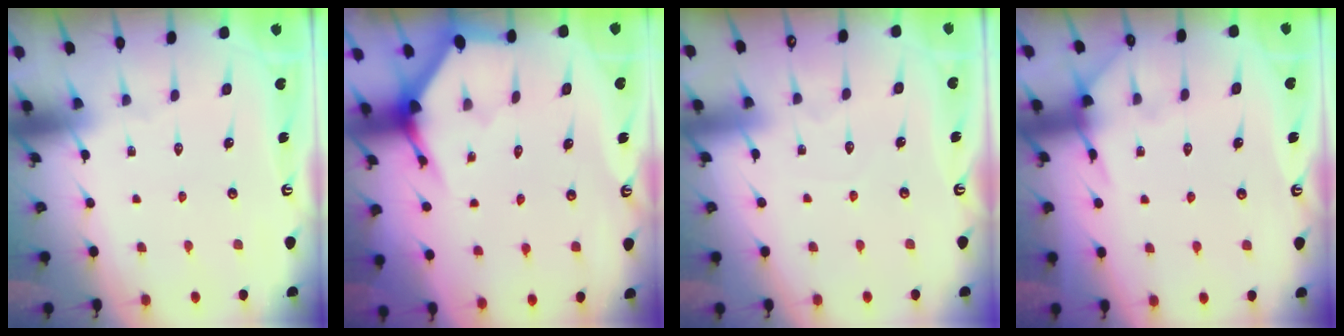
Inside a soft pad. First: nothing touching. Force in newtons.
{"total": 3.4, "press": 3.4, "slide": 0.2}
{"total": 2.9, "press": 2.9, "slide": 0.3}
{"total": 6.2, "press": 6.2, "slide": 0.7}